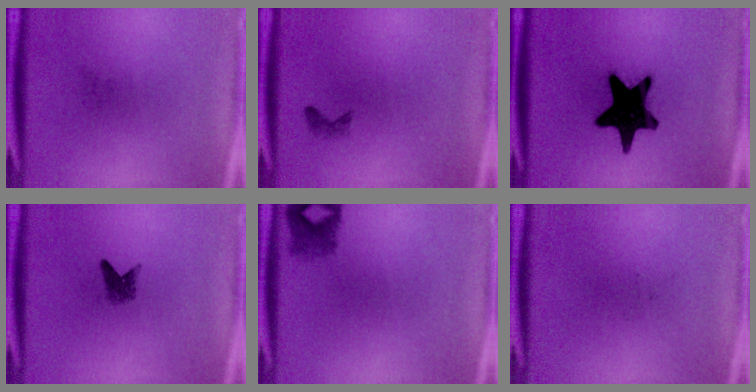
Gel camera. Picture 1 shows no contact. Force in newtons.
{"total": 0.7}
{"total": 17.0}
{"total": 1.9}
{"total": 2.0}
{"total": 0.0}